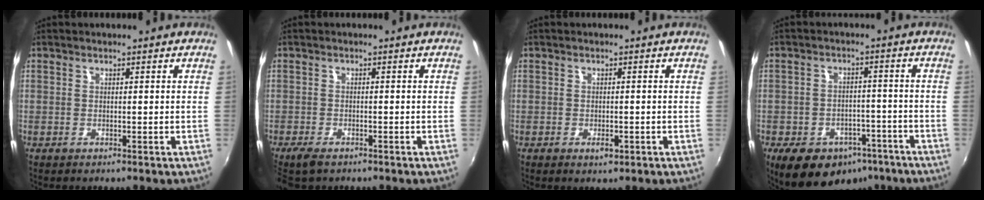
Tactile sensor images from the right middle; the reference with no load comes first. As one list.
[{"total": 3.7, "force": [-2.8, 1.4, 2.0], "torque": [-0.051, -0.014, -0.054]}, {"total": 1.7, "force": [-0.8, 0.7, 1.3], "torque": [-0.022, -0.002, -0.011]}, {"total": 15.6, "force": [-9.9, 9.5, 7.3], "torque": [-0.156, 0.011, -0.121]}]